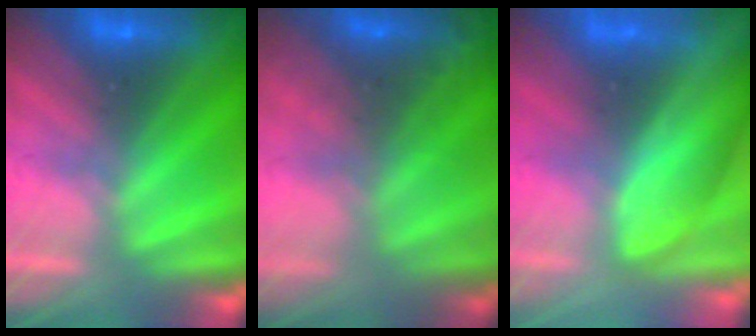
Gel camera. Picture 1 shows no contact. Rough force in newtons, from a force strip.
{"total": 8.8}
{"total": 3.9}